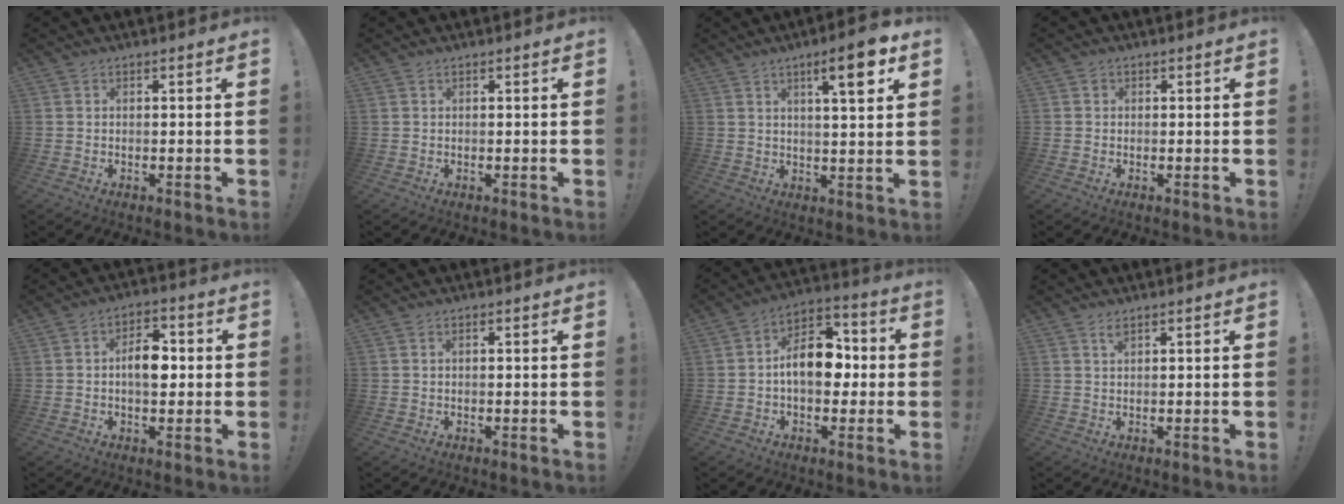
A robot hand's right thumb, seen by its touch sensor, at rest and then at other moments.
{"total": 0.0}
{"total": 9.4, "force": [4.6, 1.6, 8.1], "torque": [-0.102, -0.018, 0.063]}
{"total": 1.5, "force": [0.3, 1.5, 0.3], "torque": [0.003, 0.000, 0.003]}
{"total": 8.7, "force": [0.0, 5.2, 7.0], "torque": [-0.103, 0.008, -0.004]}
{"total": 0.6, "force": [0.1, 0.2, 0.5], "torque": [-0.012, 0.003, 0.002]}
{"total": 13.8, "force": [-0.7, 9.1, 10.4], "torque": [-0.153, 0.020, -0.012]}
{"total": 1.5, "force": [1.1, 0.4, 1.0], "torque": [-0.009, -0.005, 0.018]}